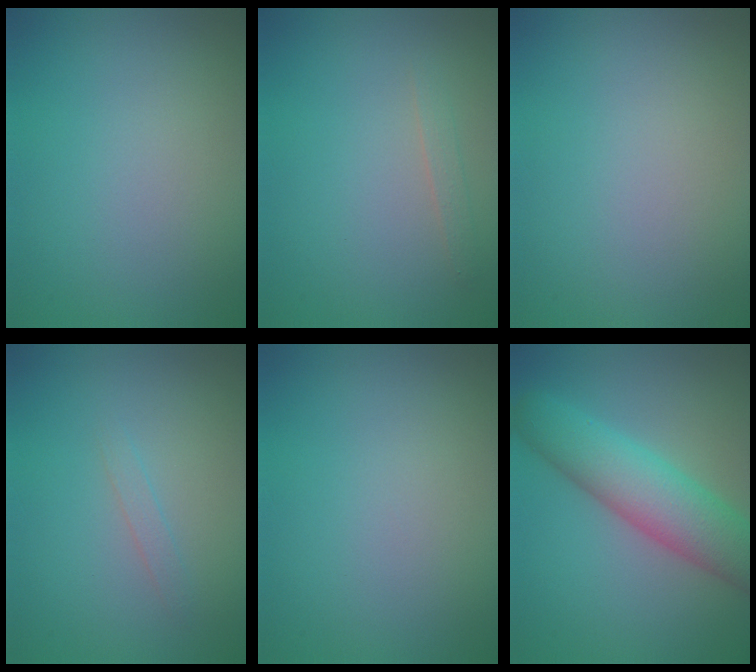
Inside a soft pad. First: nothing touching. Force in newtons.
{"total": 0.8, "press": 0.8, "slide": 0.0}
{"total": 0.0}
{"total": 0.8, "press": 0.8, "slide": 0.1}
{"total": 0.0}
{"total": 6.9, "press": 6.9, "slide": 0.3}